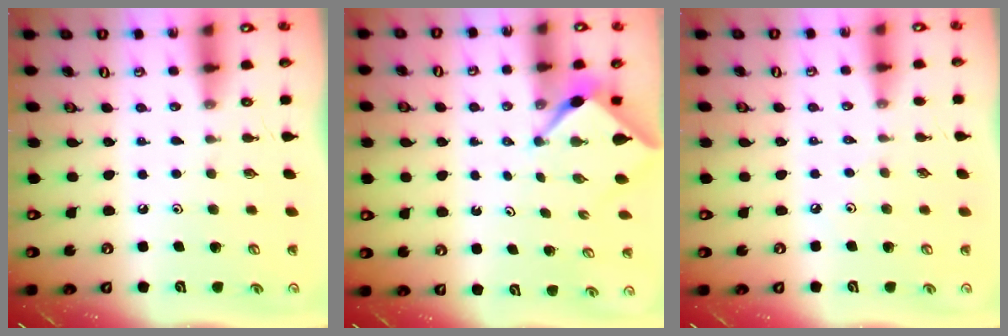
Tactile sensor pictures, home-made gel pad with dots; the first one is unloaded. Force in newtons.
{"total": 2.2, "press": 2.2, "slide": 0.3}
{"total": 1.9, "press": 1.8, "slide": 0.4}